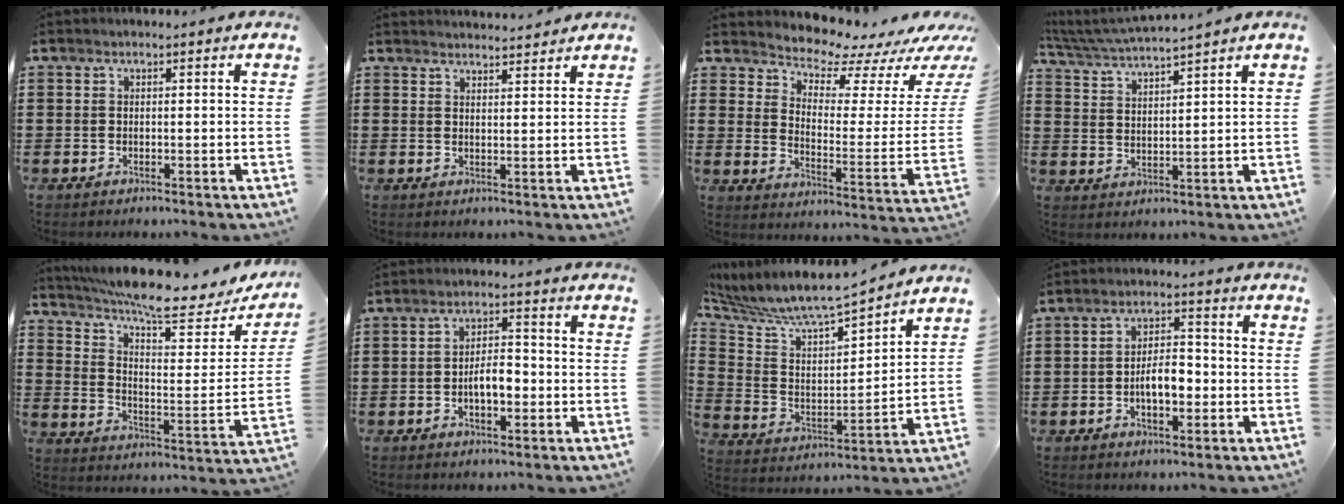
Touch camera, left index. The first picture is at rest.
{"total": 2.4, "force": [2.4, 0.0, 0.0], "torque": [-0.006, -0.005, 0.047]}
{"total": 5.9, "force": [5.8, 1.0, 1.0], "torque": [-0.039, -0.059, 0.095]}
{"total": 3.9, "force": [3.7, -0.9, 0.9], "torque": [-0.034, -0.023, 0.062]}
{"total": 9.7, "force": [8.4, 0.8, 4.7], "torque": [-0.110, -0.055, 0.144]}
{"total": 4.8, "force": [-1.2, 2.2, 4.1], "torque": [-0.071, 0.005, -0.027]}
{"total": 7.1, "force": [6.7, 0.8, 2.2], "torque": [-0.076, -0.054, 0.109]}
{"total": 5.6, "force": [-1.4, 2.6, 4.7], "torque": [-0.075, 0.008, -0.028]}